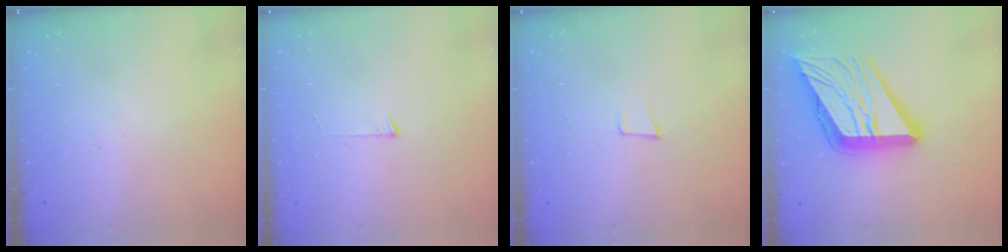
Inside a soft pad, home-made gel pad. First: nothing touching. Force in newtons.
{"total": 3.0, "press": 3.0, "slide": 0.3}
{"total": 5.0, "press": 4.2, "slide": 2.8}
{"total": 24.2, "press": 24.1, "slide": 2.8}